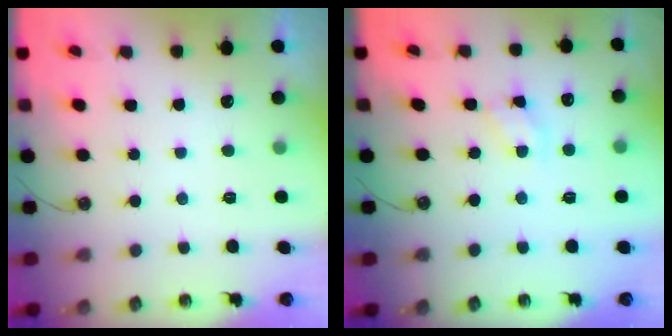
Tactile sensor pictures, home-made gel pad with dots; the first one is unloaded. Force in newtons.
{"total": 2.9, "press": 2.9, "slide": 0.4}